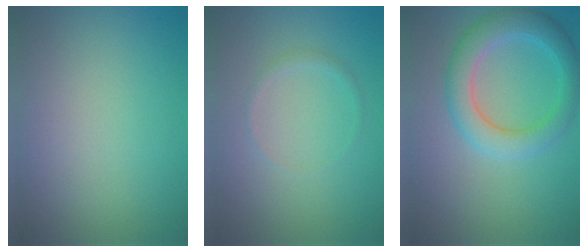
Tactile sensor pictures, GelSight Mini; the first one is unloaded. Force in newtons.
{"total": 0.8, "press": 0.8, "slide": 0.0}
{"total": 4.6, "press": 4.6, "slide": 0.3}